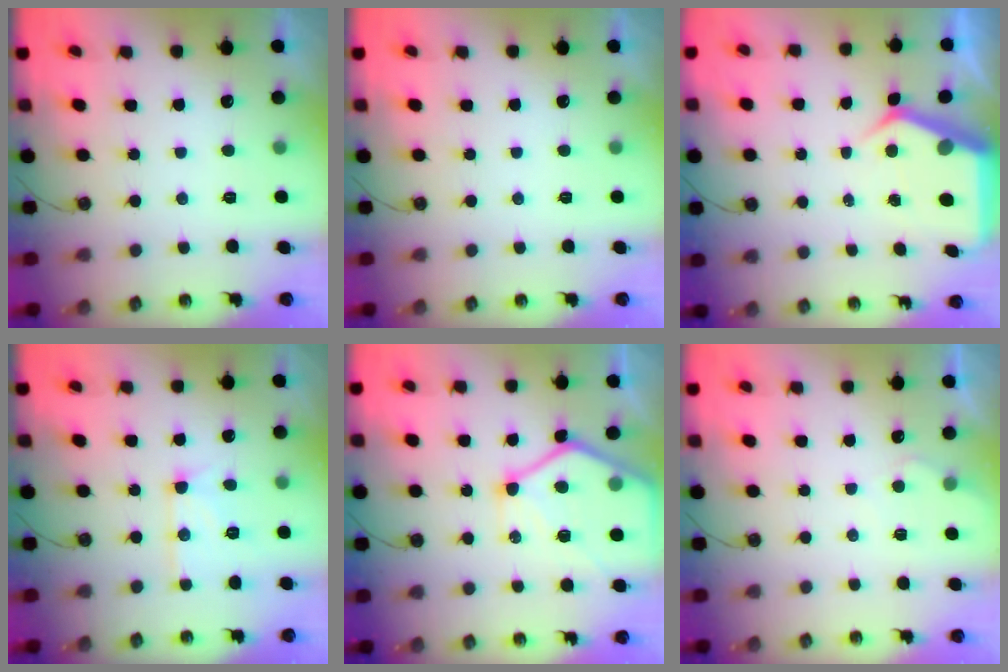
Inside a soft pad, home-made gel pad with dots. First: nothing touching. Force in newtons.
{"total": 0.0}
{"total": 6.4, "press": 6.3, "slide": 0.6}
{"total": 10.8, "press": 10.8, "slide": 0.4}
{"total": 17.8, "press": 17.7, "slide": 1.7}
{"total": 4.4, "press": 4.4, "slide": 0.6}